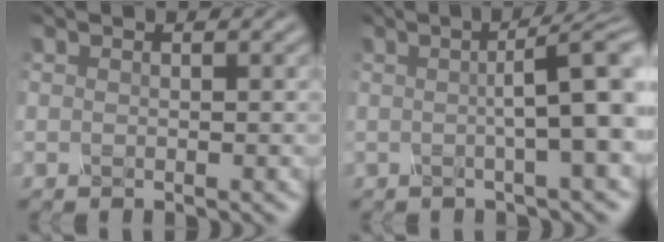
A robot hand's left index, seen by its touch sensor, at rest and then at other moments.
{"total": 6.8, "force": [0.6, 1.3, 6.6], "torque": [-0.074, 0.012, 0.007]}